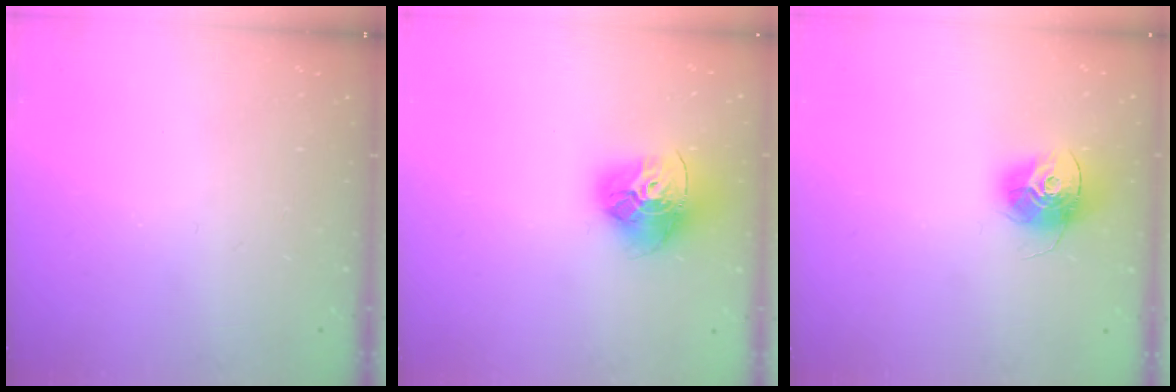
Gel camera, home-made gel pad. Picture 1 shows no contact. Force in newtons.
{"total": 16.5, "press": 16.3, "slide": 2.0}
{"total": 13.3, "press": 13.3, "slide": 1.1}